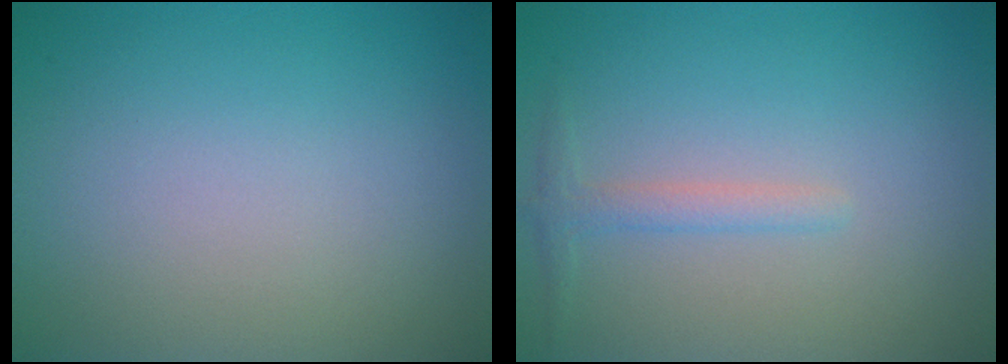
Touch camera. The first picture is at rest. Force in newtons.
{"total": 1.5, "press": 1.5, "slide": 0.0}